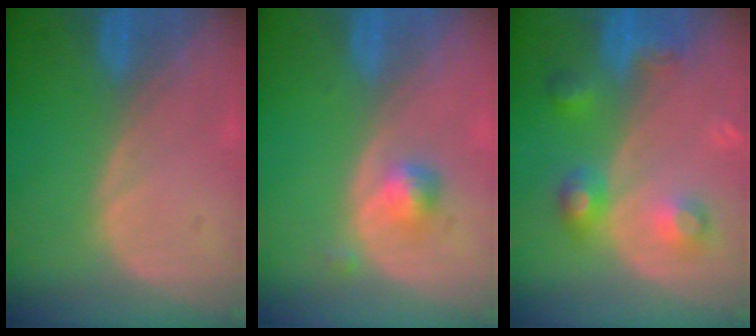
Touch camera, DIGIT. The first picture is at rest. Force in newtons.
{"total": 2.4, "press": 2.4, "slide": 0.2}
{"total": 5.6, "press": 5.6, "slide": 0.3}